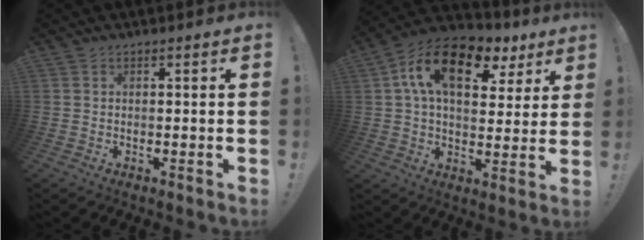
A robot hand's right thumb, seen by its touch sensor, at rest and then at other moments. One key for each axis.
{"total": 17.3, "fx": 7.3, "fy": 9.5, "fz": 12.5, "tx": -0.198, "ty": -0.024, "tz": 0.125}